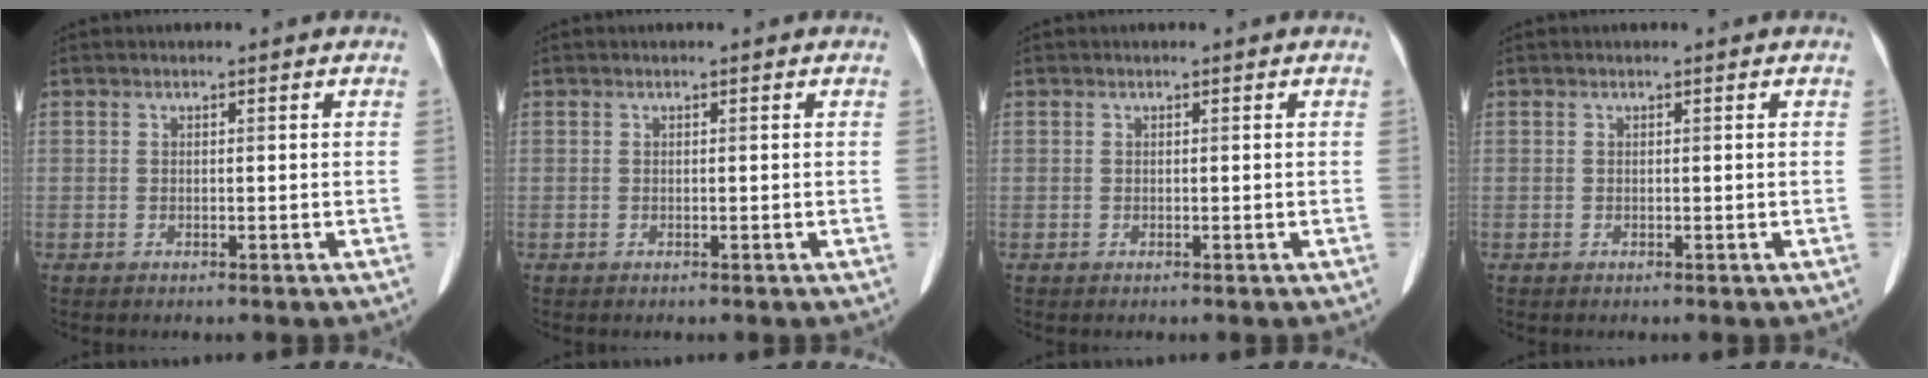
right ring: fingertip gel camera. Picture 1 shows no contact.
{"total": 0.0}
{"total": 0.0}
{"total": 0.0}